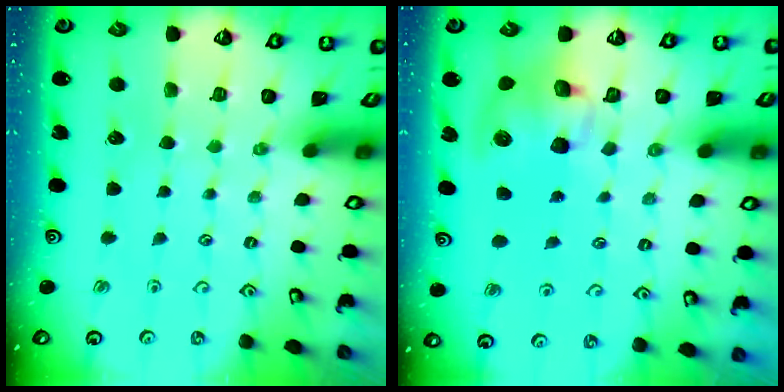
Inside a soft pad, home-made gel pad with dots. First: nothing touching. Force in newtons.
{"total": 11.4, "press": 11.3, "slide": 1.5}